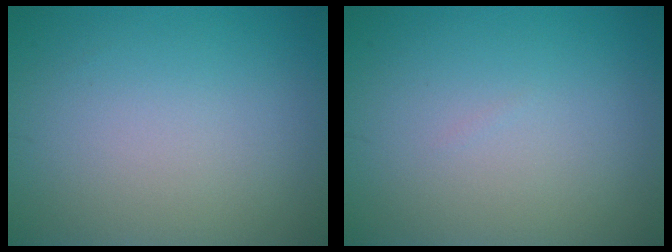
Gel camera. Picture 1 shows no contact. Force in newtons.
{"total": 0.0}